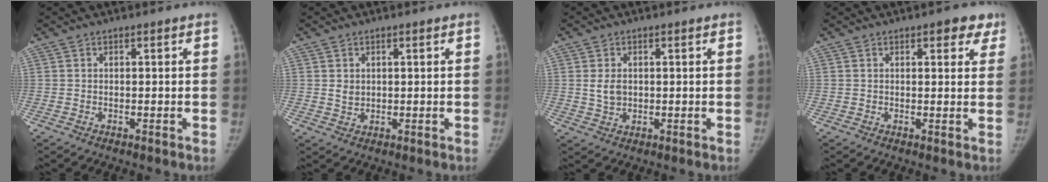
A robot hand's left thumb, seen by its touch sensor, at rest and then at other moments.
{"total": 2.1, "force": [0.6, 1.7, 1.0], "torque": [-0.010, -0.006, 0.017]}
{"total": 3.3, "force": [0.4, 2.4, 2.2], "torque": [-0.031, -0.004, 0.015]}
{"total": 4.8, "force": [2.8, 2.3, 3.1], "torque": [-0.006, -0.007, 0.027]}